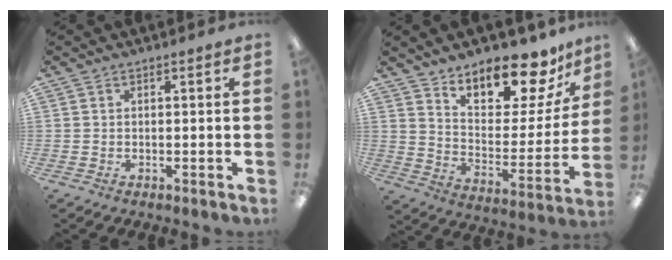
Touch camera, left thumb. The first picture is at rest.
{"total": 16.3, "force": [13.8, 5.7, 6.4], "torque": [-0.101, -0.110, 0.239]}